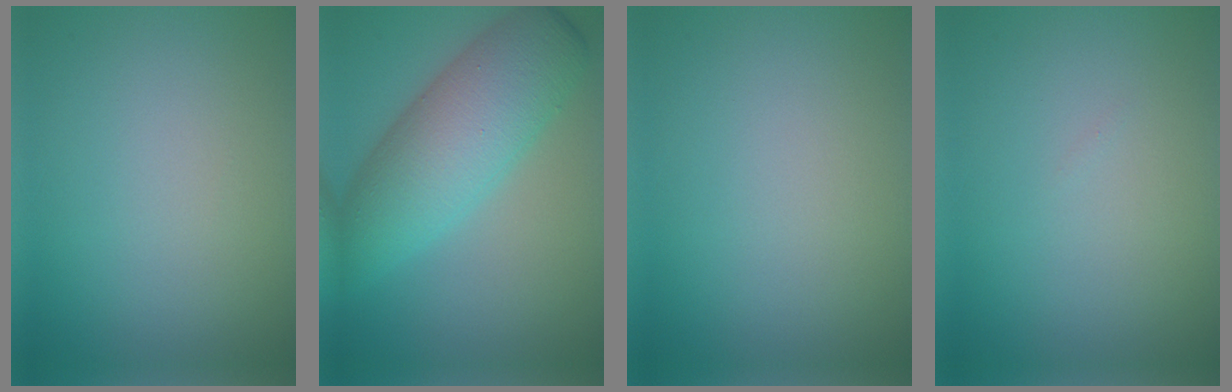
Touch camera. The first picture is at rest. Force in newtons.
{"total": 8.4, "press": 8.4, "slide": 0.1}
{"total": 0.0}
{"total": 0.0}